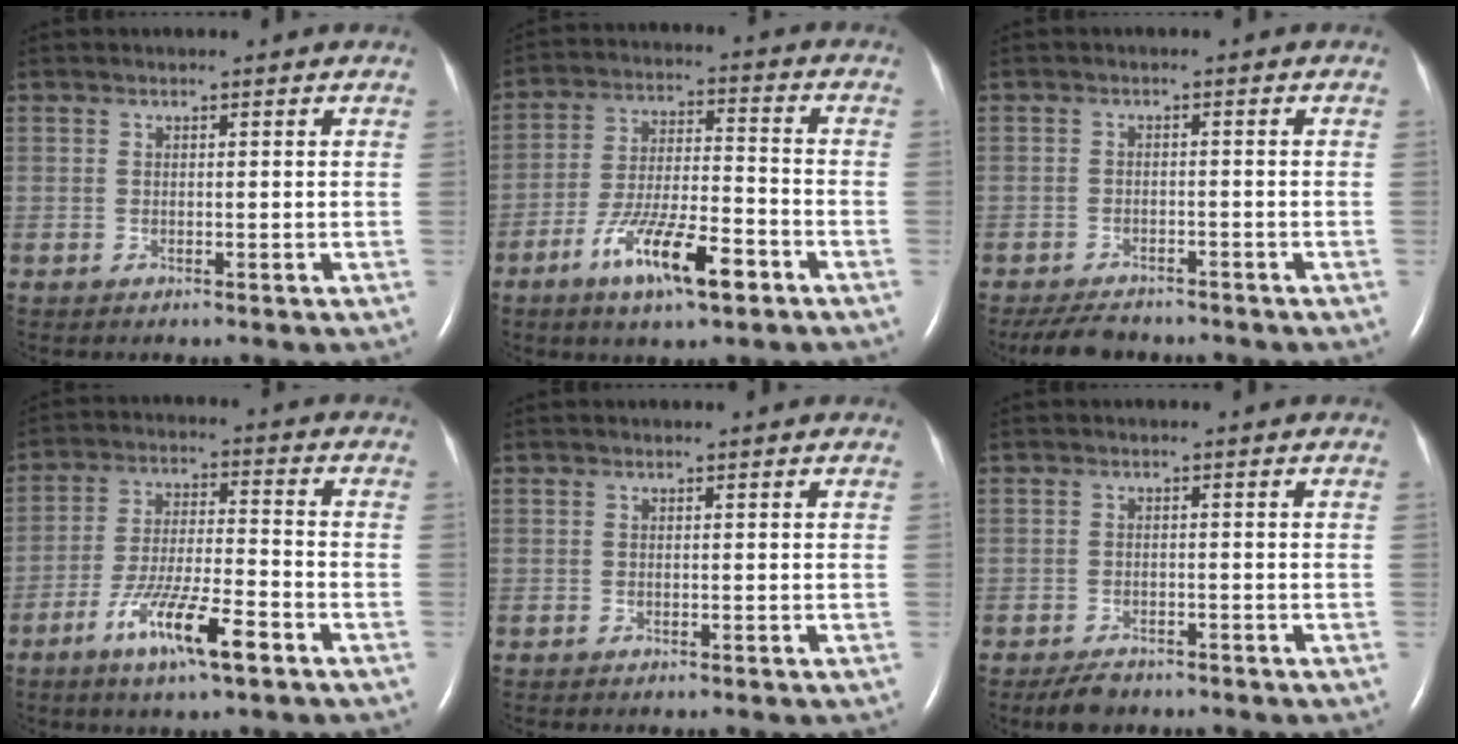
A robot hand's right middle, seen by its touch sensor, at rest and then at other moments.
{"total": 11.9, "force": [-6.5, 2.5, 9.6], "torque": [-0.181, -0.006, -0.111]}
{"total": 6.3, "force": [-5.6, 2.0, 2.0], "torque": [-0.034, -0.011, -0.086]}
{"total": 10.7, "force": [-6.0, 1.3, 8.8], "torque": [-0.168, -0.012, -0.105]}
{"total": 0.0}
{"total": 3.3, "force": [-2.6, 1.4, 1.3], "torque": [-0.031, -0.004, -0.040]}